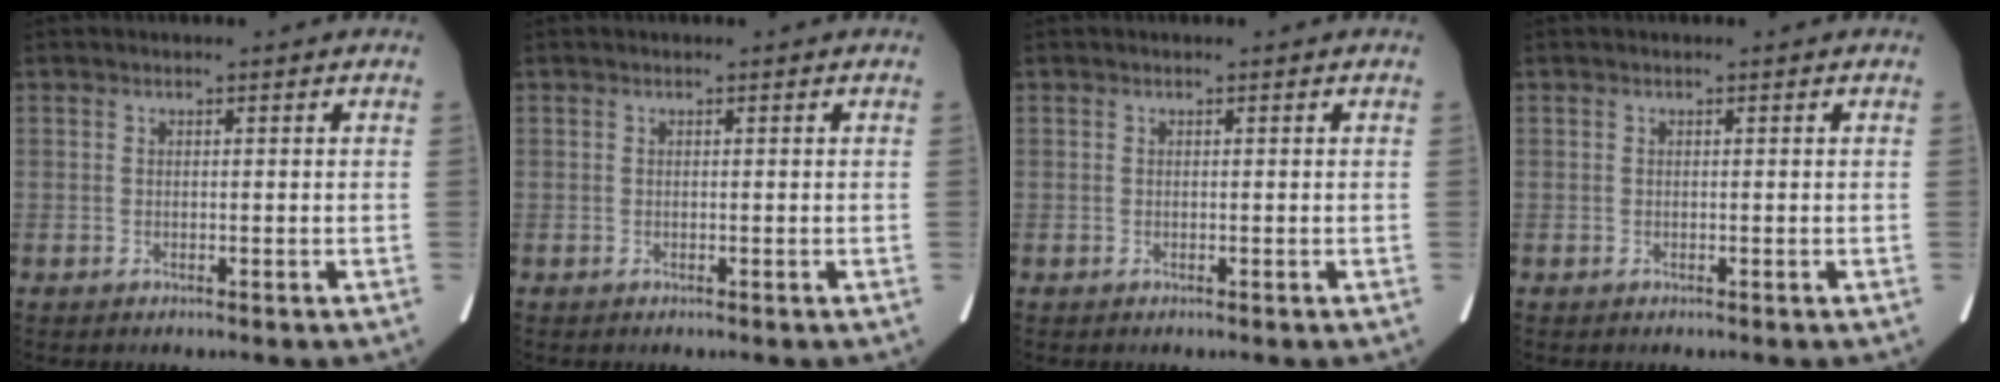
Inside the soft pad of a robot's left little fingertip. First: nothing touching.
{"total": 0.0}
{"total": 0.0}
{"total": 0.0}